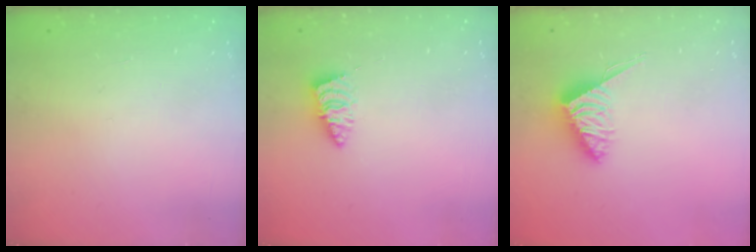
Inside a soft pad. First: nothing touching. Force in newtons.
{"total": 2.0, "press": 2.0, "slide": 0.2}
{"total": 5.1, "press": 5.1, "slide": 0.4}